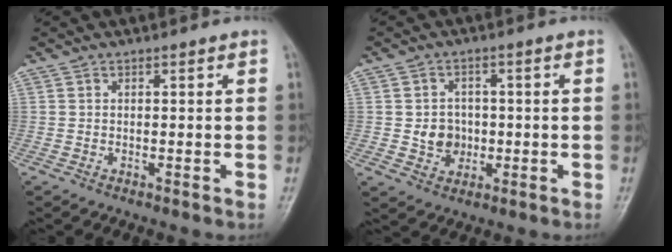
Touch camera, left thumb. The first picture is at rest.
{"total": 5.3, "force": [-0.5, 4.7, 2.2], "torque": [-0.010, 0.004, -0.008]}